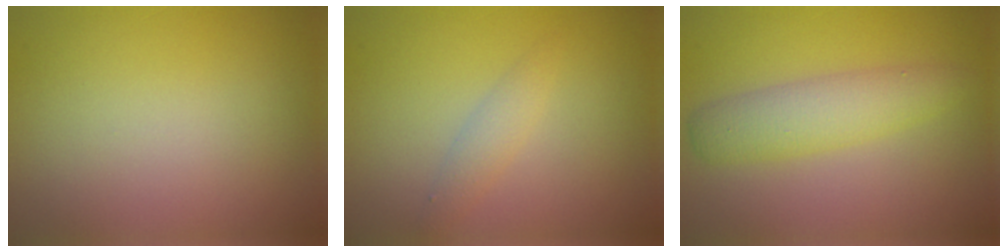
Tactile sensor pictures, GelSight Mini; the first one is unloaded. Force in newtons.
{"total": 1.5, "press": 1.5, "slide": 0.0}
{"total": 3.7, "press": 3.7, "slide": 0.0}